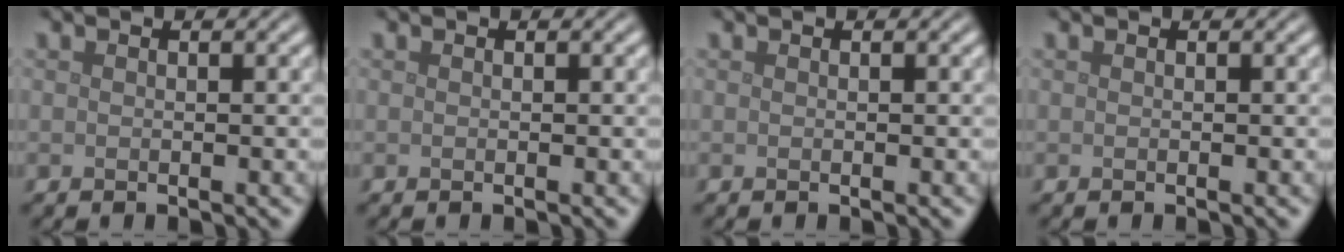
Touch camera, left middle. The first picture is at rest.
{"total": 0.0}
{"total": 0.0}
{"total": 0.0}